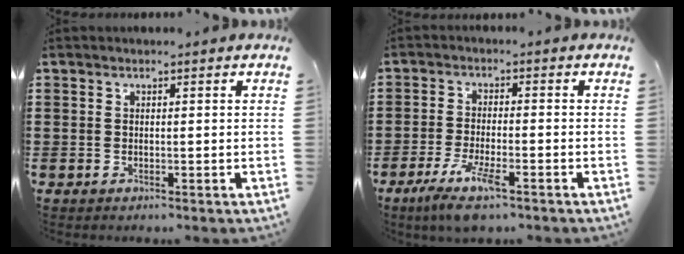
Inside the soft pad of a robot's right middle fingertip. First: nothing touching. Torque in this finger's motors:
{"motor_torque": [1.40, -0.74, 0.49, 0.21]}